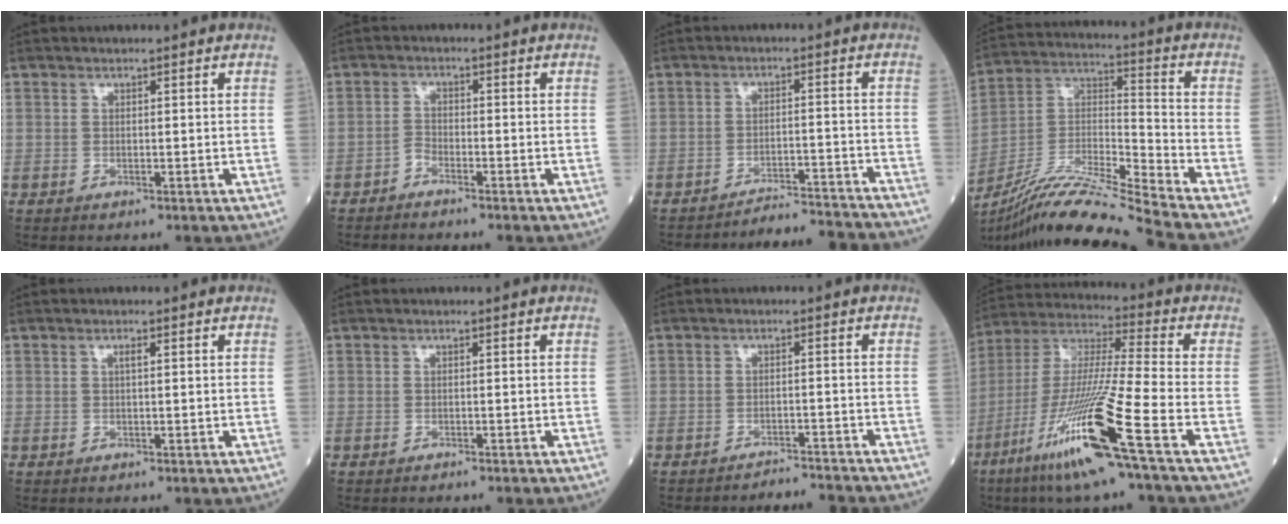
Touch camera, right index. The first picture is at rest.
{"total": 1.6, "force": [-1.5, 0.2, 0.4], "torque": [-0.005, 0.001, -0.032]}
{"total": 10.9, "force": [-10.8, -0.8, 1.0], "torque": [0.003, 0.003, -0.147]}
{"total": 17.3, "force": [-15.6, -2.7, 7.0], "torque": [-0.132, 0.010, -0.282]}
{"total": 0.8, "force": [0.2, 0.0, 0.7], "torque": [-0.015, 0.002, 0.003]}
{"total": 1.7, "force": [-1.5, 0.1, 0.7], "torque": [-0.010, 0.000, -0.018]}
{"total": 5.7, "force": [-5.7, -0.5, 0.1], "torque": [0.003, -0.003, -0.076]}
{"total": 18.4, "force": [-9.1, -1.3, 16.0], "torque": [-0.345, -0.044, -0.179]}